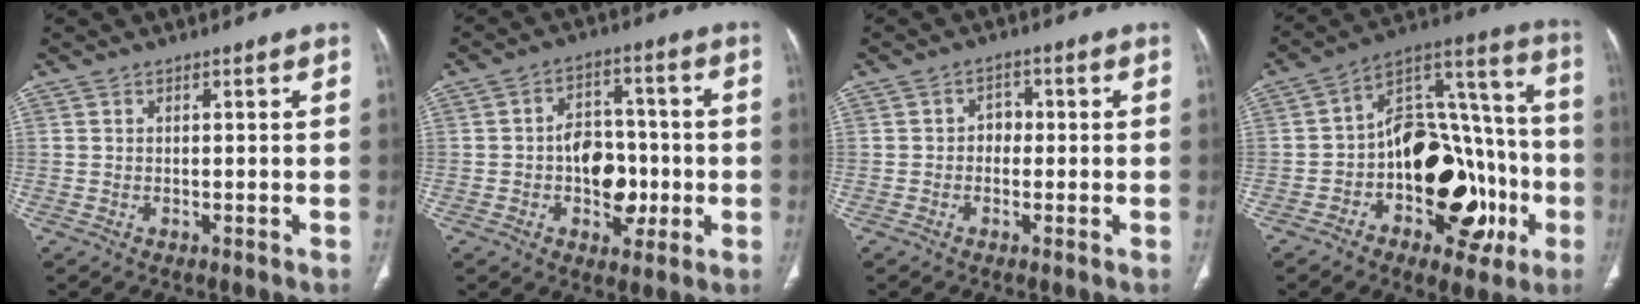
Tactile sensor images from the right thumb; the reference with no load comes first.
{"total": 10.4, "force": [-1.7, 7.2, 7.3], "torque": [-0.064, 0.025, -0.023]}
{"total": 2.6, "force": [-0.3, 2.2, 1.4], "torque": [0.000, 0.011, -0.014]}
{"total": 24.6, "force": [-7.0, 14.6, 18.5], "torque": [-0.223, 0.062, -0.099]}